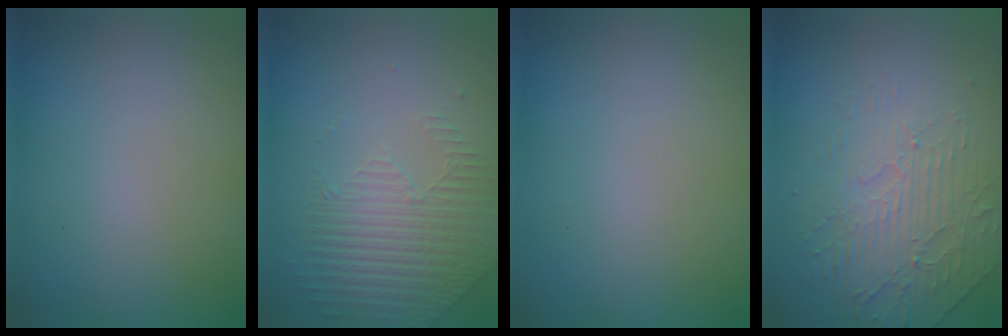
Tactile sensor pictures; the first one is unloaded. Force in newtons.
{"total": 2.1, "press": 1.8, "slide": 1.0}
{"total": 0.0}
{"total": 4.7, "press": 3.3, "slide": 3.3}